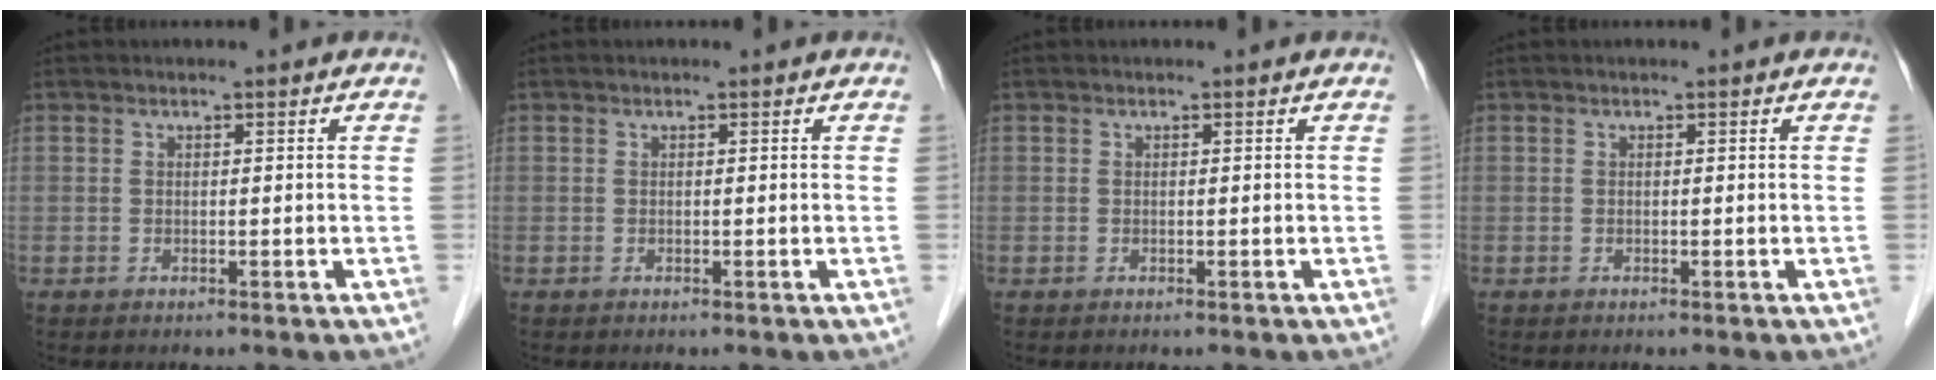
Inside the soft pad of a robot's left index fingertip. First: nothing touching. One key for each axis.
{"total": 0.0}
{"total": 0.0}
{"total": 0.0}